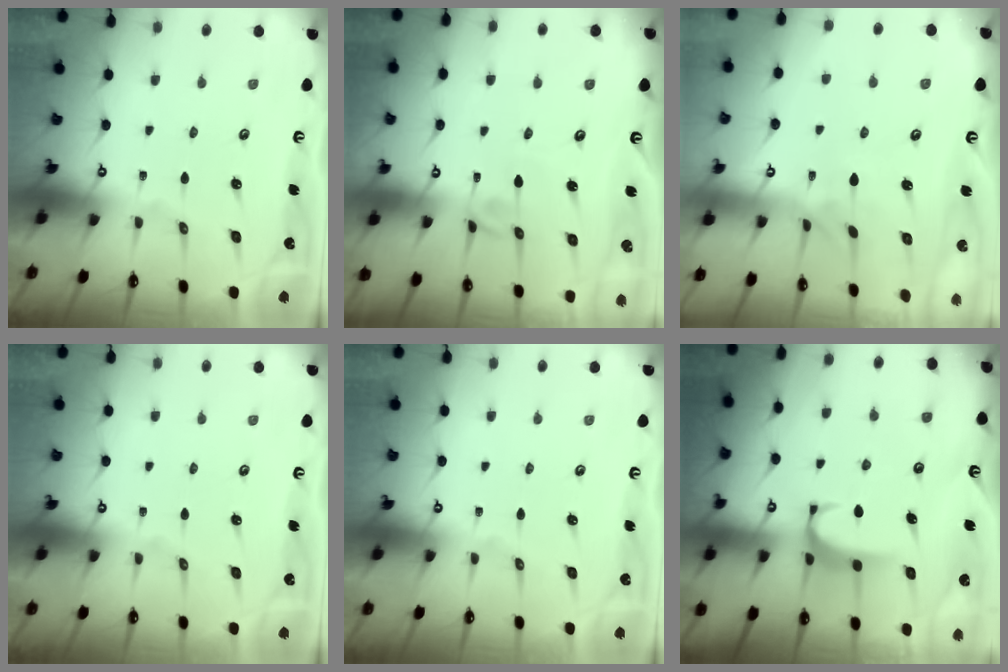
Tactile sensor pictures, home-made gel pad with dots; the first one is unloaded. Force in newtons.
{"total": 3.7, "press": 3.7, "slide": 0.1}
{"total": 2.8, "press": 2.7, "slide": 0.8}
{"total": 0.0}
{"total": 0.0}
{"total": 1.7, "press": 1.6, "slide": 0.5}